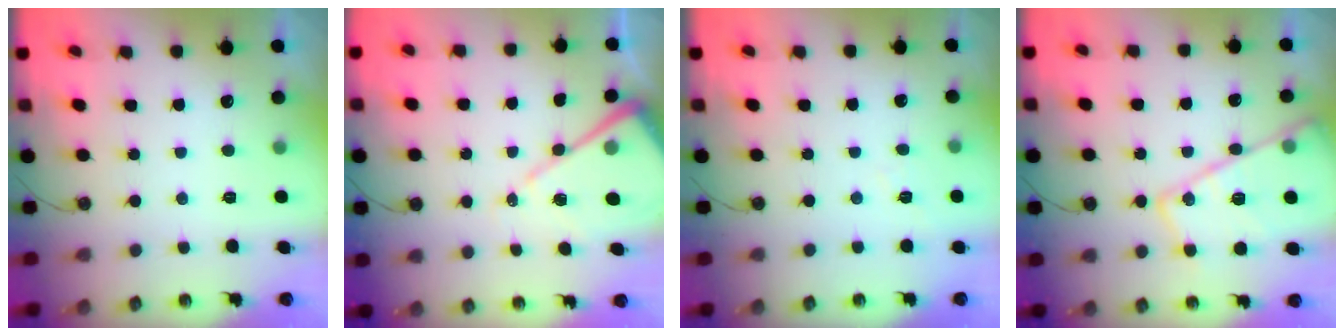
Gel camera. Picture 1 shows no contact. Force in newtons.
{"total": 13.0, "press": 12.9, "slide": 1.2}
{"total": 3.6, "press": 3.6, "slide": 0.4}
{"total": 18.3, "press": 18.2, "slide": 1.2}